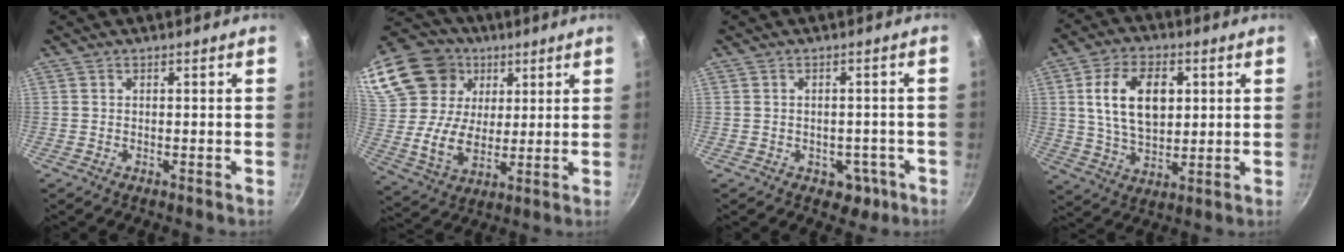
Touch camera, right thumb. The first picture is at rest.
{"total": 25.7, "force": [10.9, 19.5, 12.7], "torque": [-0.267, 0.011, 0.207]}
{"total": 4.5, "force": [-1.8, 3.5, 2.1], "torque": [-0.004, 0.025, -0.002]}
{"total": 13.8, "force": [3.0, 8.6, 10.4], "torque": [-0.159, -0.005, 0.054]}